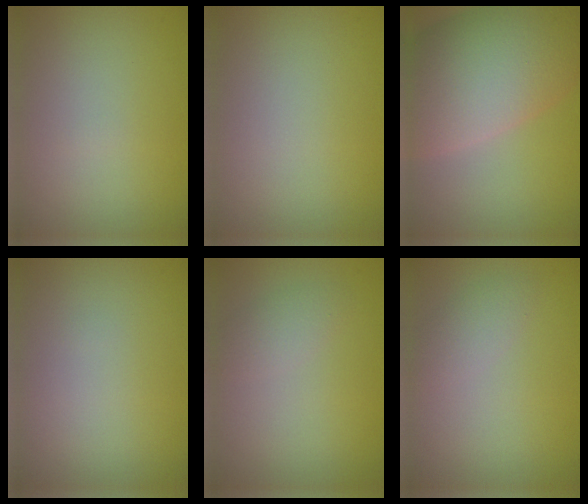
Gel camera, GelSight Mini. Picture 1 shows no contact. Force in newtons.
{"total": 0.0}
{"total": 12.2, "press": 12.2, "slide": 0.7}
{"total": 0.0}
{"total": 1.6, "press": 1.6, "slide": 0.1}
{"total": 1.7, "press": 1.7, "slide": 0.1}